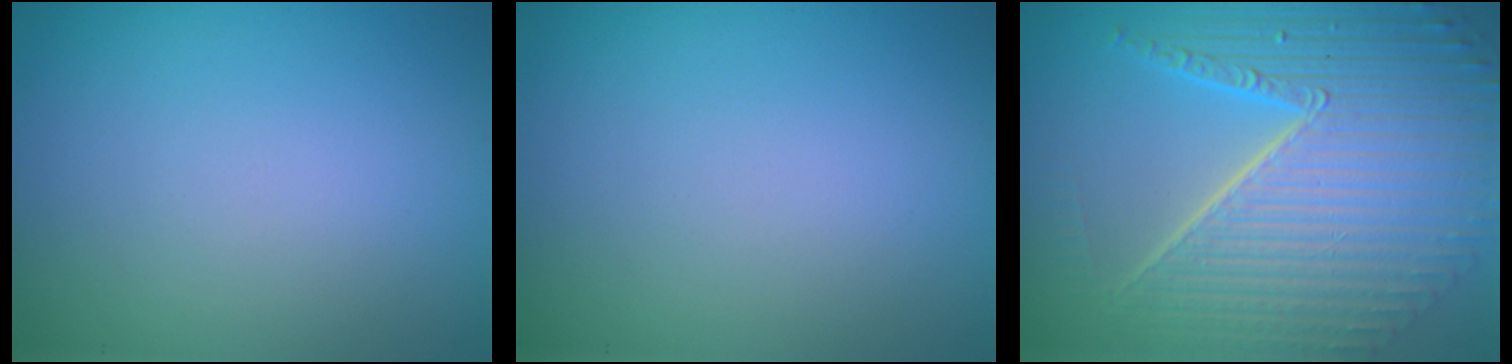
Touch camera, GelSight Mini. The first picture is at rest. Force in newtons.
{"total": 0.0}
{"total": 10.2, "press": 6.6, "slide": 7.8}